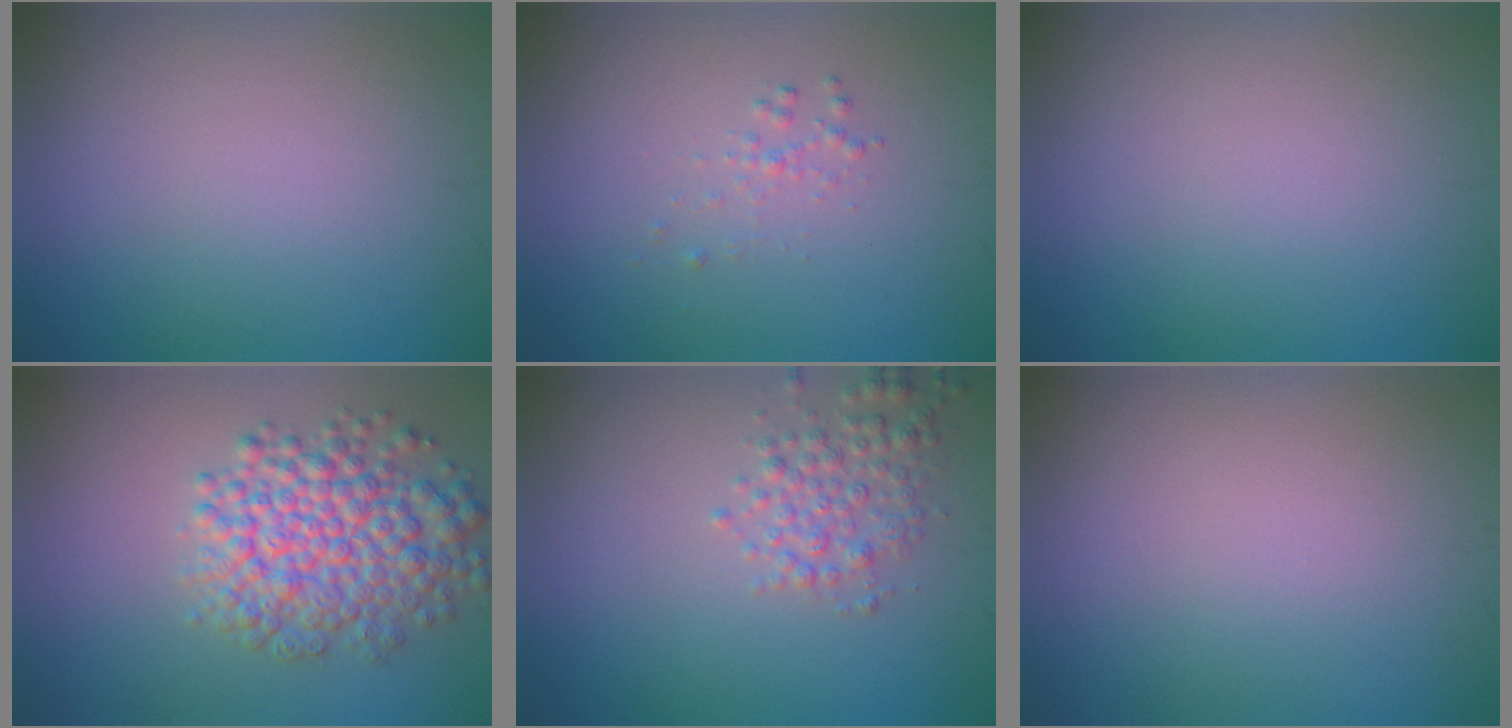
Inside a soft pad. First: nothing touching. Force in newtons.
{"total": 0.9, "press": 0.9, "slide": 0.0}
{"total": 0.0}
{"total": 6.9, "press": 6.9, "slide": 0.3}
{"total": 2.7, "press": 2.7, "slide": 0.0}
{"total": 0.0}